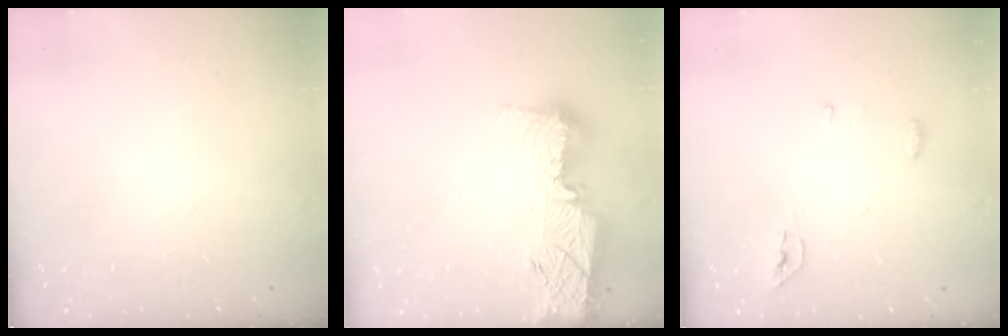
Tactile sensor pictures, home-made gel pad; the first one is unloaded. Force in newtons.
{"total": 16.0, "press": 15.9, "slide": 1.4}
{"total": 4.4, "press": 4.3, "slide": 0.8}